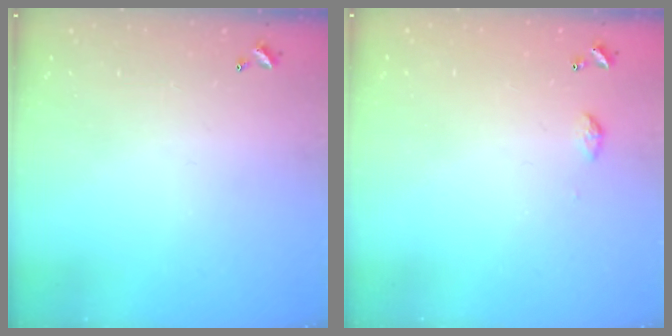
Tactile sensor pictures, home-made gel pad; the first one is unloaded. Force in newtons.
{"total": 3.4, "press": 3.4, "slide": 0.5}